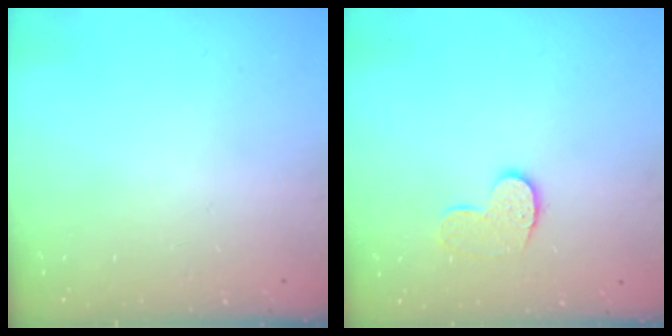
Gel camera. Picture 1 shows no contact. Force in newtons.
{"total": 8.3, "press": 8.3, "slide": 0.4}